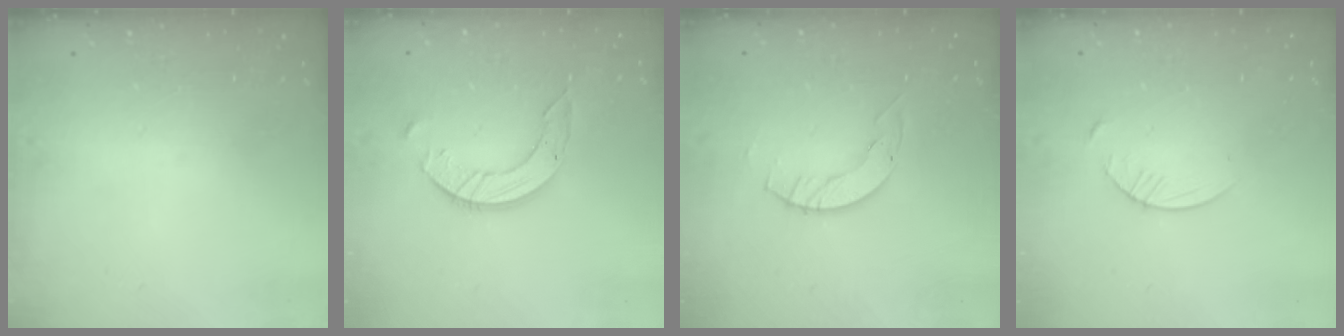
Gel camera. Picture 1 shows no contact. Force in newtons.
{"total": 7.9, "press": 7.8, "slide": 0.7}
{"total": 2.1, "press": 2.1, "slide": 0.3}
{"total": 3.1, "press": 3.1, "slide": 0.4}